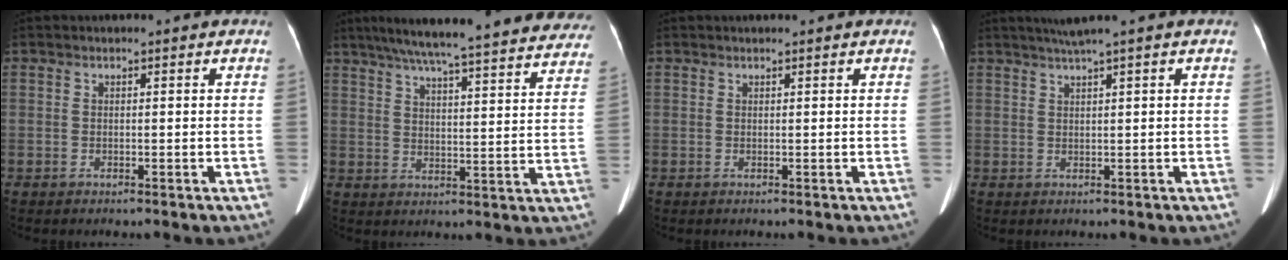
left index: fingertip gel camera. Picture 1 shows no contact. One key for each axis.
{"total": 31.8, "fx": 27.9, "fy": 3.6, "fz": 14.8, "tx": -0.214, "ty": -0.032, "tz": 0.340}
{"total": 1.3, "fx": 1.1, "fy": 0.0, "fz": 0.6, "tx": -0.007, "ty": 0.018, "tz": 0.018}
{"total": 2.9, "fx": 2.0, "fy": -0.8, "fz": 1.9, "tx": -0.042, "ty": 0.006, "tz": 0.043}